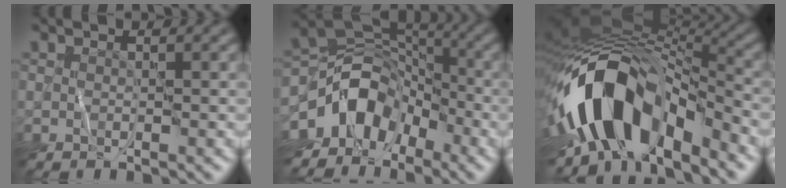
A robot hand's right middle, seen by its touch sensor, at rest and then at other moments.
{"total": 8.6, "force": [-4.2, 6.0, 4.5], "torque": [-0.063, 0.006, -0.091]}
{"total": 14.0, "force": [-5.0, 7.7, 10.5], "torque": [-0.187, 0.005, -0.093]}